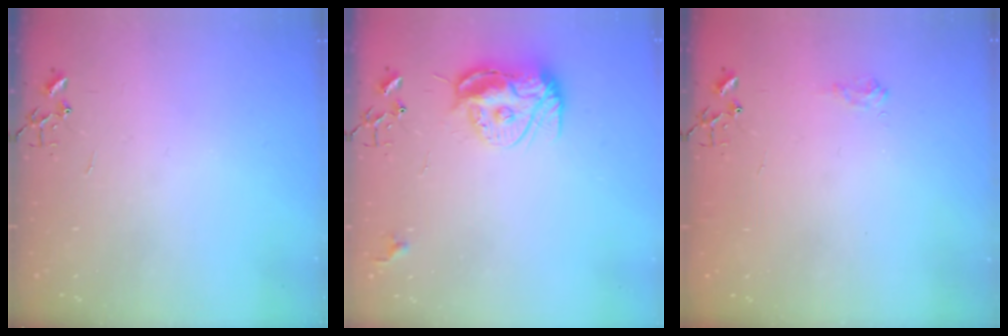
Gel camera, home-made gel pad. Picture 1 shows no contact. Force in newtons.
{"total": 12.4, "press": 12.4, "slide": 1.4}
{"total": 6.3, "press": 6.3, "slide": 0.8}